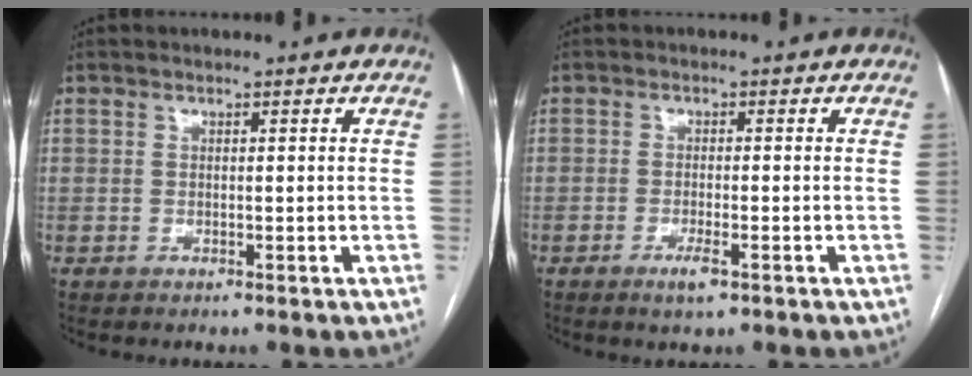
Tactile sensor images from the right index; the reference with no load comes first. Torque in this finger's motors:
{"motor_torque": [0.32, 0.08, 0.14, 0.03]}